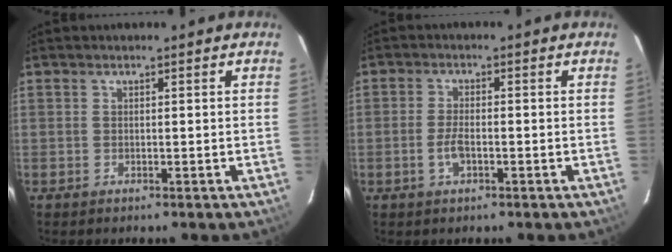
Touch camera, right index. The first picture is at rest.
{"total": 3.4, "force": [-1.3, 1.3, 2.9], "torque": [-0.064, 0.000, -0.024]}